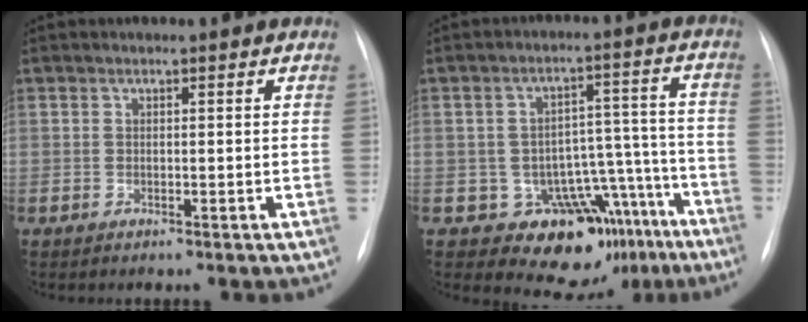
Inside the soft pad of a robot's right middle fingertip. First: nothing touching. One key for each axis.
{"total": 12.5, "fx": -8.0, "fy": 8.4, "fz": 4.5, "tx": -0.011, "ty": 0.080, "tz": -0.099}